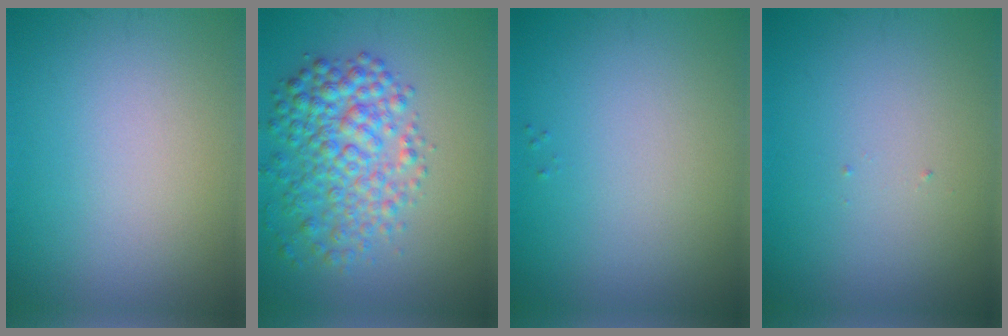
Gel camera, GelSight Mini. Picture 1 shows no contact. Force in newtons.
{"total": 5.8, "press": 5.8, "slide": 0.2}
{"total": 0.0}
{"total": 0.0}